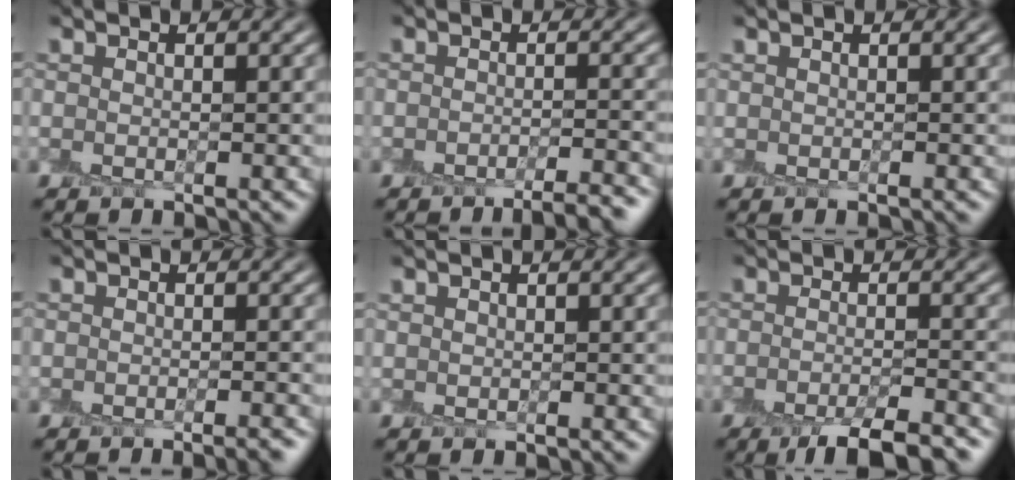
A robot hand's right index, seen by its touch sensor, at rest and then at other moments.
{"total": 3.8, "force": [-3.5, 0.6, 1.5], "torque": [-0.018, -0.002, -0.045]}
{"total": 0.0}
{"total": 2.0, "force": [-1.8, 0.7, 0.5], "torque": [0.005, 0.002, -0.027]}
{"total": 0.0}
{"total": 5.2, "force": [-3.7, 1.1, 3.5], "torque": [-0.048, -0.004, -0.058]}